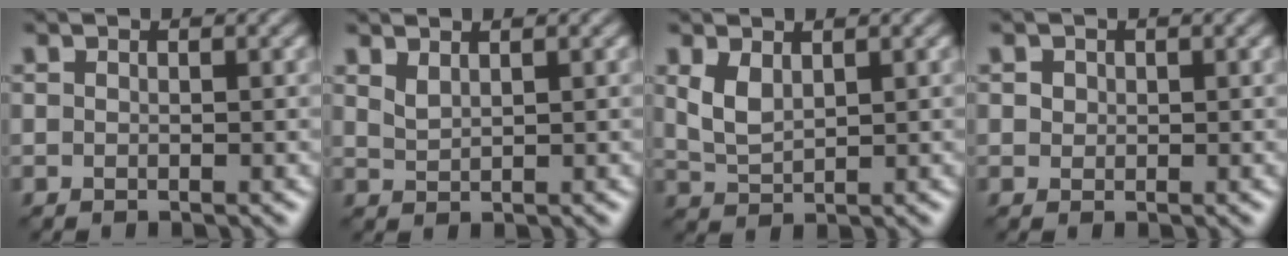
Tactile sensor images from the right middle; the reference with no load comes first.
{"total": 1.3, "force": [1.1, 0.3, 0.6], "torque": [-0.017, -0.001, 0.025]}
{"total": 2.5, "force": [1.2, 1.4, 1.7], "torque": [-0.044, -0.002, 0.031]}
{"total": 1.0, "force": [0.4, 0.9, 0.3], "torque": [-0.003, -0.001, 0.005]}